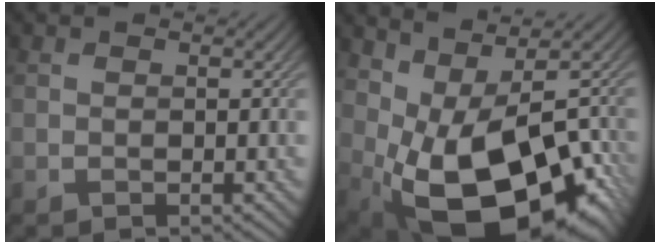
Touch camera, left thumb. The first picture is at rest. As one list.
[{"total": 17.0, "force": [-3.3, 9.2, 13.9], "torque": [-0.192, -0.026, -0.004]}]